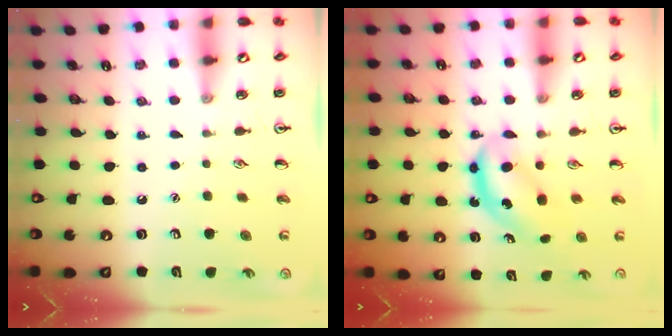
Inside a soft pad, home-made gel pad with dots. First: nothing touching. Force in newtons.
{"total": 5.6, "press": 5.6, "slide": 0.5}